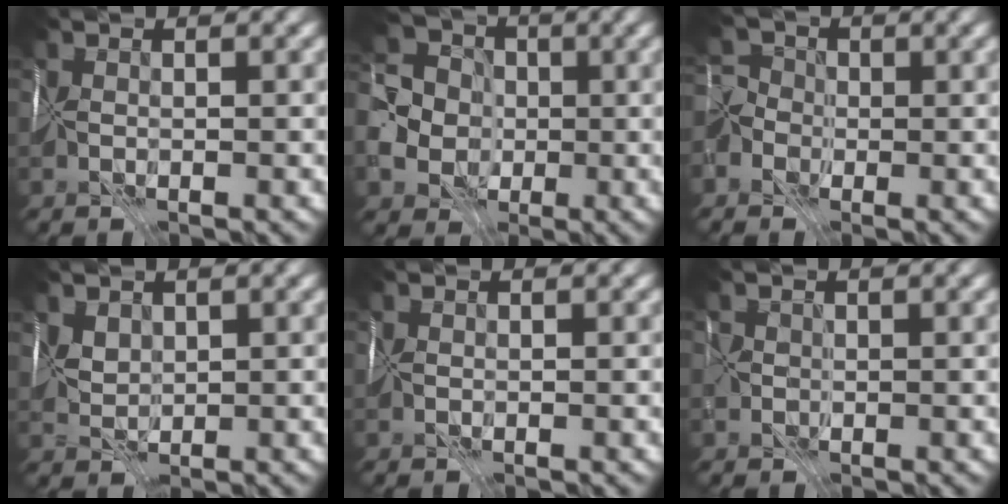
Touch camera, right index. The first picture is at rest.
{"total": 7.5, "force": [-1.4, 6.6, 3.3], "torque": [-0.085, -0.003, -0.032]}
{"total": 3.2, "force": [-1.9, 2.5, 0.8], "torque": [-0.002, -0.001, -0.035]}
{"total": 1.9, "force": [1.4, 1.2, 0.5], "torque": [-0.010, 0.007, 0.031]}
{"total": 0.0}
{"total": 0.7, "force": [0.3, 0.3, -0.6], "torque": [0.018, 0.002, 0.005]}